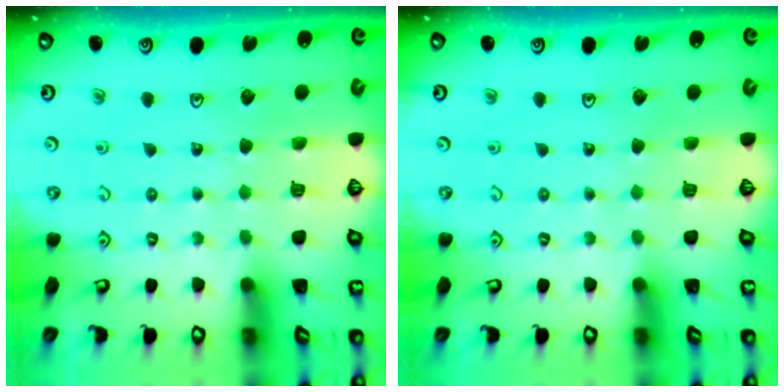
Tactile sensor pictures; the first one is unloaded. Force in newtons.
{"total": 0.0}